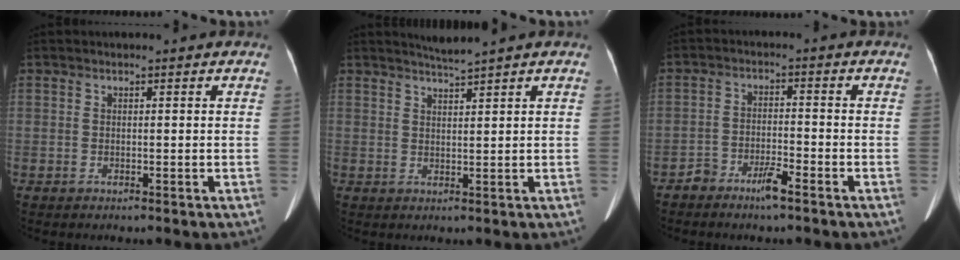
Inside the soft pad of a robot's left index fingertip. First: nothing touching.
{"total": 2.1, "force": [1.7, -1.1, 0.3], "torque": [-0.009, -0.009, 0.040]}
{"total": 3.9, "force": [-3.1, 0.8, 2.3], "torque": [-0.047, 0.007, -0.055]}